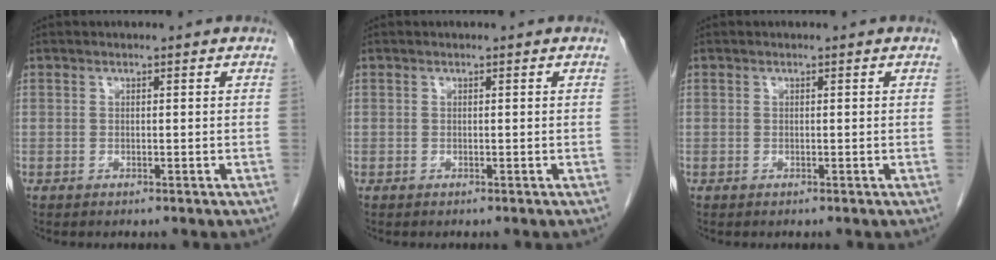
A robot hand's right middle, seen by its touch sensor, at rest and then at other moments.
{"total": 0.0}
{"total": 0.0}